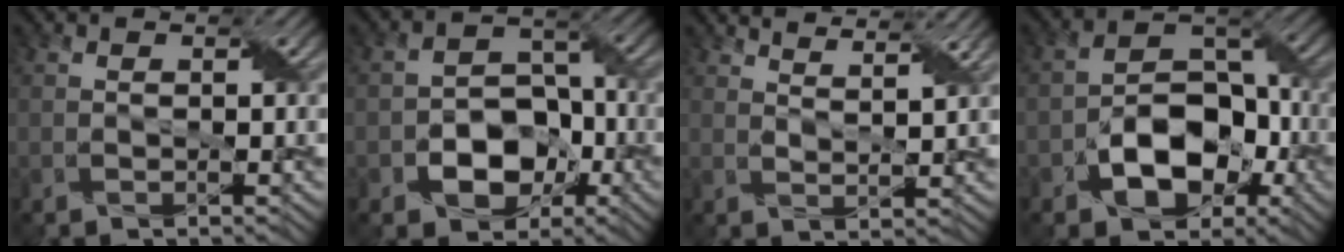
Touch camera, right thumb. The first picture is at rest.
{"total": 7.5, "force": [-3.4, 5.4, 3.9], "torque": [-0.058, -0.007, -0.057]}
{"total": 5.5, "force": [4.9, 0.9, 2.4], "torque": [-0.035, -0.004, 0.068]}
{"total": 9.1, "force": [-4.0, 6.0, 5.5], "torque": [-0.088, -0.004, -0.073]}